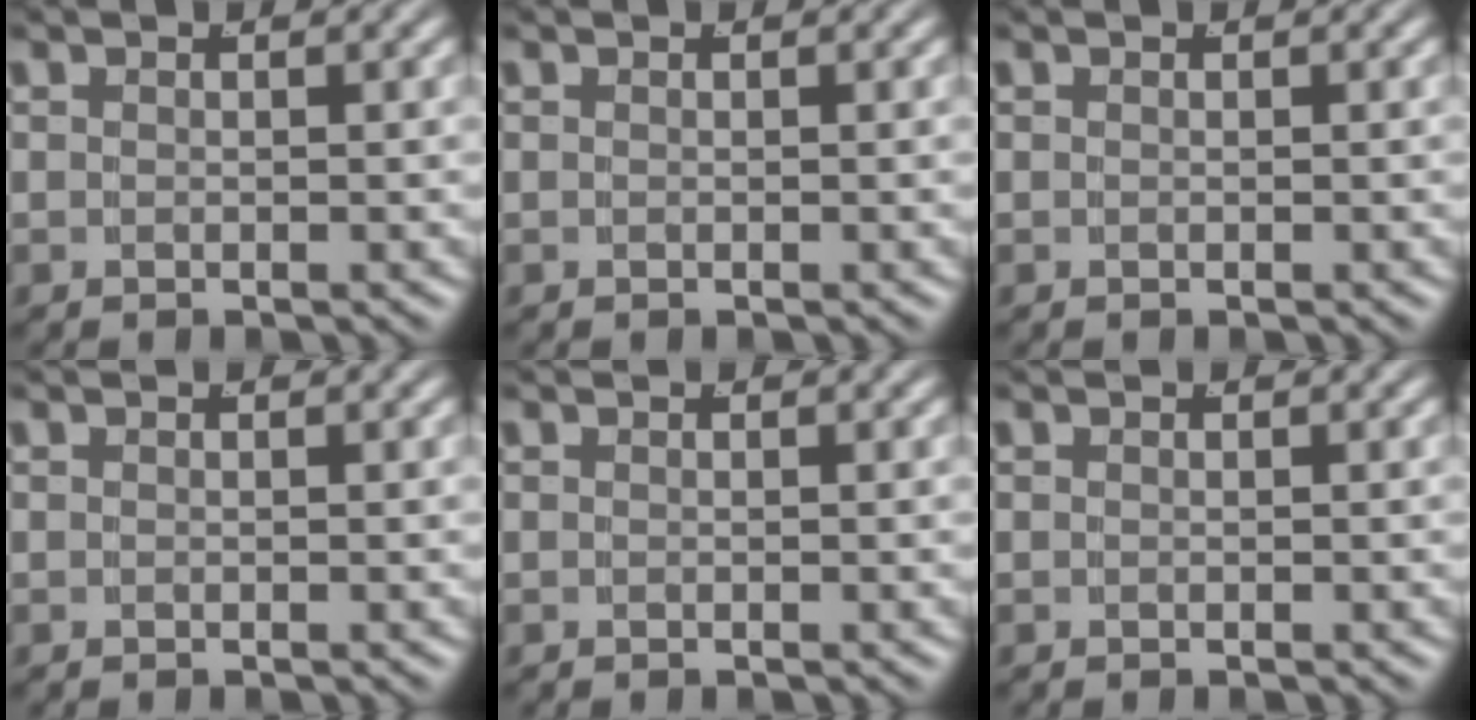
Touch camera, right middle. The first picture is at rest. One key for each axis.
{"total": 0.0}
{"total": 0.0}
{"total": 0.0}
{"total": 0.0}
{"total": 0.0}